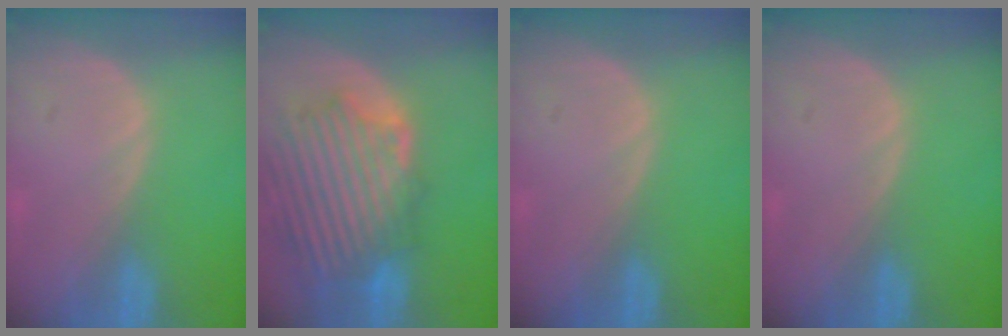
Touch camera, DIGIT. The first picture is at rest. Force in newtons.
{"total": 12.2, "press": 11.4, "slide": 4.3}
{"total": 0.0}
{"total": 0.0}